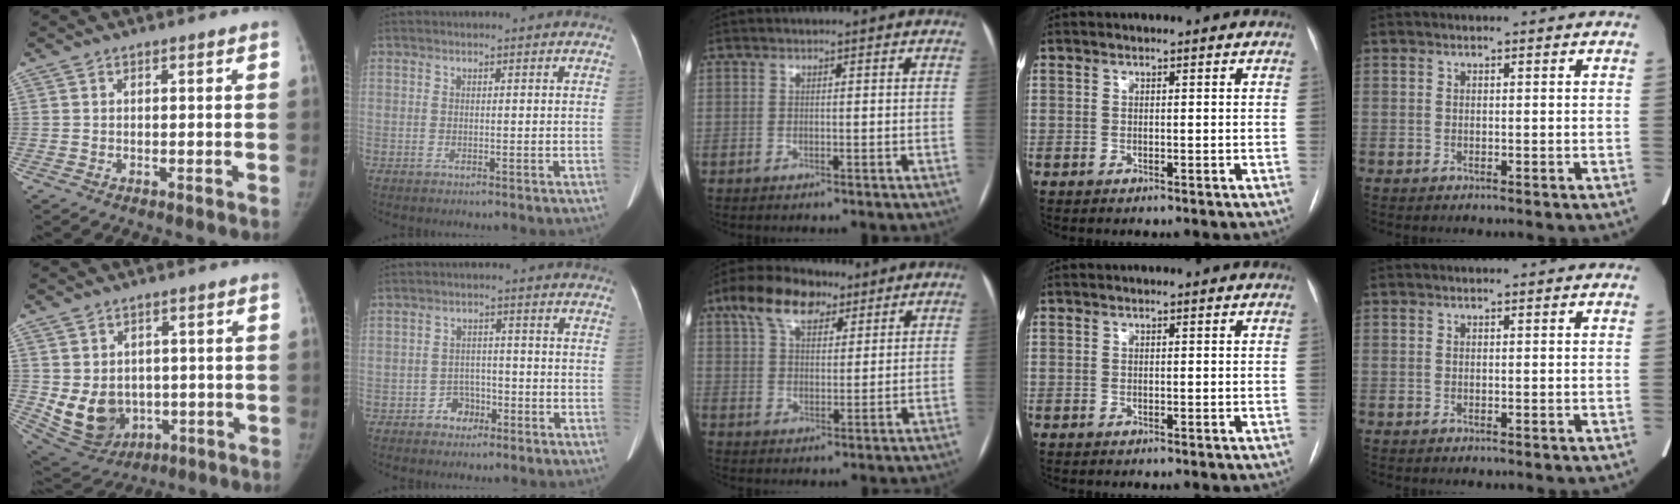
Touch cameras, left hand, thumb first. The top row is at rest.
{"thumb": {"total": 11.6, "force": [-1.3, 9.5, 6.5], "torque": [-0.086, -0.003, 0.008]}, "index": {"total": 3.2, "force": [-1.9, 2.4, 1.0], "torque": [-0.012, 0.011, -0.030]}, "middle": {"total": 9.6, "force": [6.0, 4.9, 5.6], "torque": [-0.108, 0.030, 0.107]}}